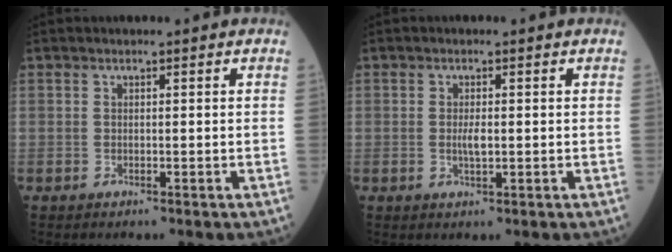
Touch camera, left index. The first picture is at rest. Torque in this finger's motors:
{"motor_torque": [0.42, -0.04, 0.03, 0.02]}